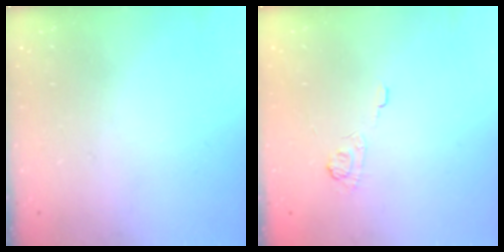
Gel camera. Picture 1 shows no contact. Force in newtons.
{"total": 2.5, "press": 2.1, "slide": 1.4}